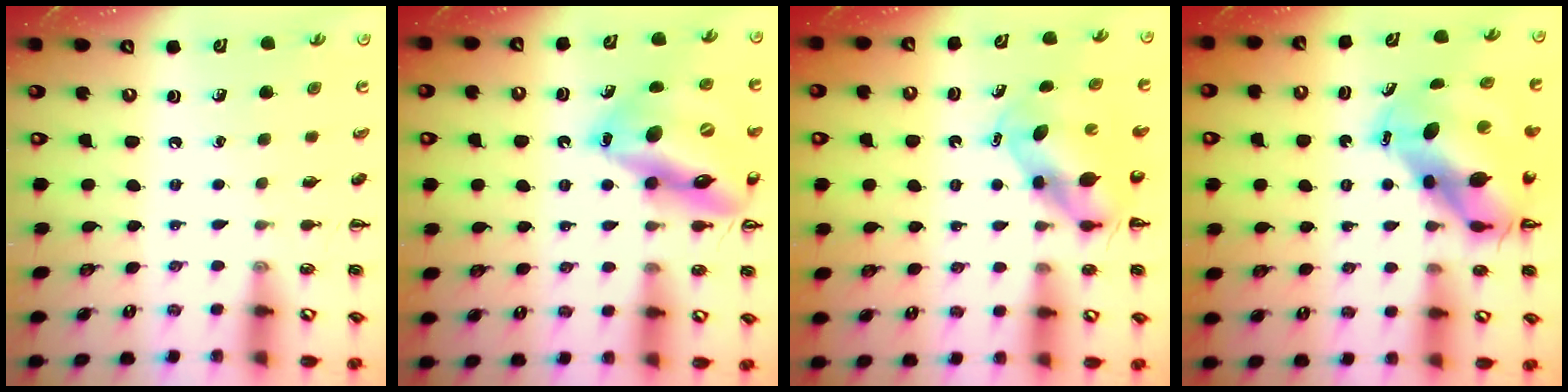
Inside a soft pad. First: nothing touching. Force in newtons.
{"total": 19.6, "press": 19.1, "slide": 4.4}
{"total": 6.3, "press": 6.2, "slide": 1.1}
{"total": 11.2, "press": 10.8, "slide": 3.0}